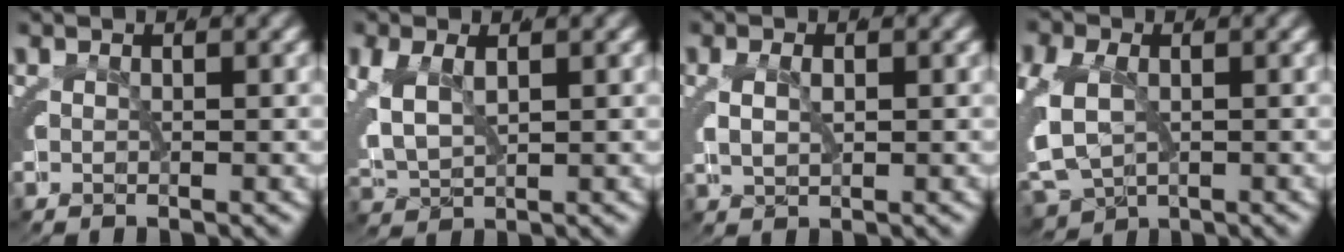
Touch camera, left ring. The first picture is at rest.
{"total": 5.5, "force": [0.0, 4.6, 3.0], "torque": [-0.087, -0.018, 0.006]}
{"total": 1.8, "force": [-0.1, 1.6, 0.8], "torque": [-0.026, -0.007, 0.002]}
{"total": 9.3, "force": [-2.1, 8.1, 4.1], "torque": [-0.117, -0.038, -0.027]}